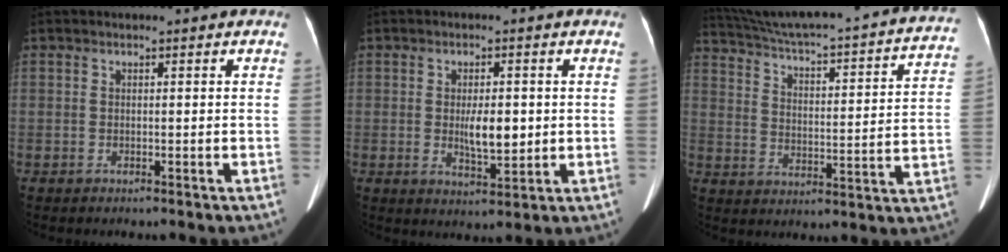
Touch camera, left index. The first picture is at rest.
{"total": 5.1, "force": [0.1, 1.9, 4.8], "torque": [-0.082, -0.007, 0.007]}
{"total": 29.2, "force": [25.9, 2.7, 13.1], "torque": [-0.208, -0.046, 0.331]}